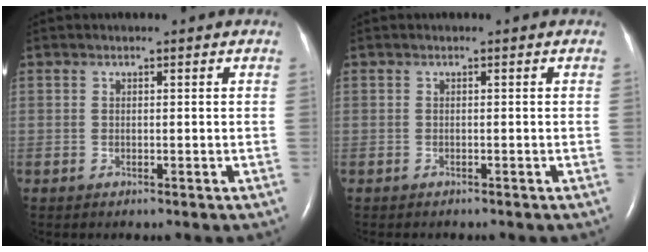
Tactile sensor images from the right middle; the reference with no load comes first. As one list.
[{"total": 1.5, "force": [-1.3, 0.5, 0.6], "torque": [-0.014, -0.003, -0.013]}]